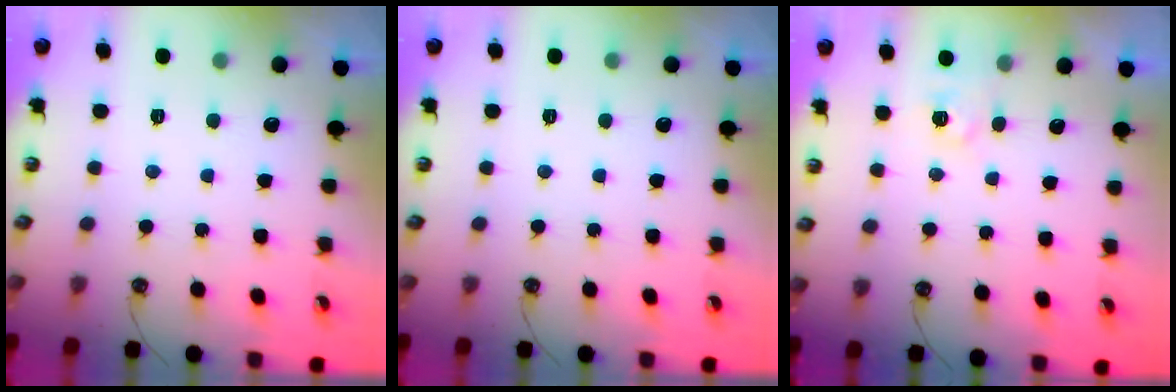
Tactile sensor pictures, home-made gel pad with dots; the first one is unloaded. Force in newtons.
{"total": 0.0}
{"total": 3.5, "press": 3.4, "slide": 0.4}